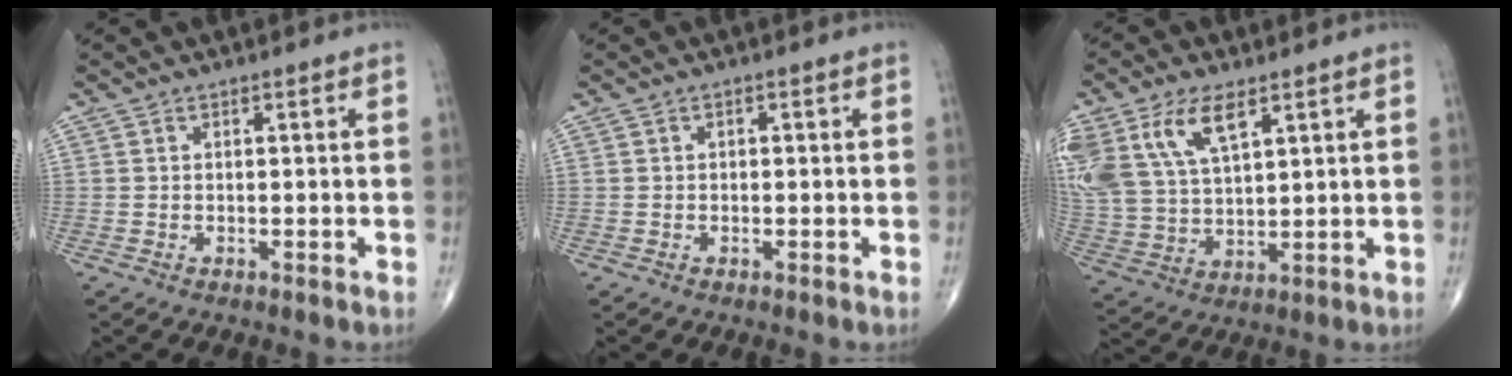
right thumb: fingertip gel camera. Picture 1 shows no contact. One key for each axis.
{"total": 0.6, "fx": 0.1, "fy": 0.5, "fz": 0.4, "tx": -0.003, "ty": 0.002, "tz": -0.001}
{"total": 16.3, "fx": 7.9, "fy": 8.4, "fz": 11.6, "tx": -0.249, "ty": -0.014, "tz": 0.159}